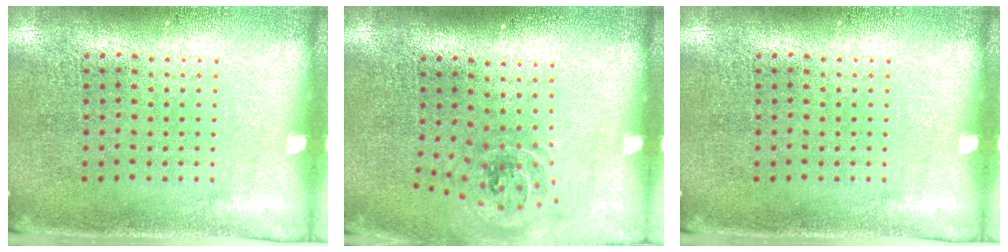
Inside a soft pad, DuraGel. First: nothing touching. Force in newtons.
{"total": 1.1, "press": 1.0, "slide": 0.2}
{"total": 0.0}